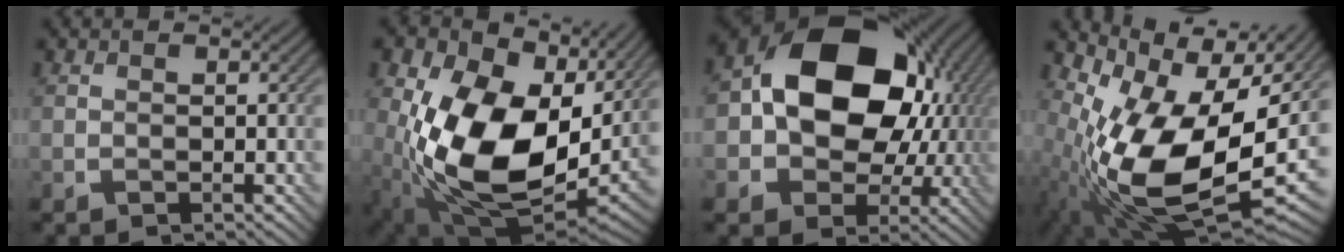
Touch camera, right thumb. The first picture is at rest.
{"total": 18.6, "force": [1.6, 12.9, 13.3], "torque": [-0.268, -0.044, 0.038]}
{"total": 17.3, "force": [1.9, 13.1, 11.2], "torque": [-0.179, -0.003, 0.032]}
{"total": 15.4, "force": [0.2, 8.1, 13.1], "torque": [-0.243, -0.019, 0.012]}